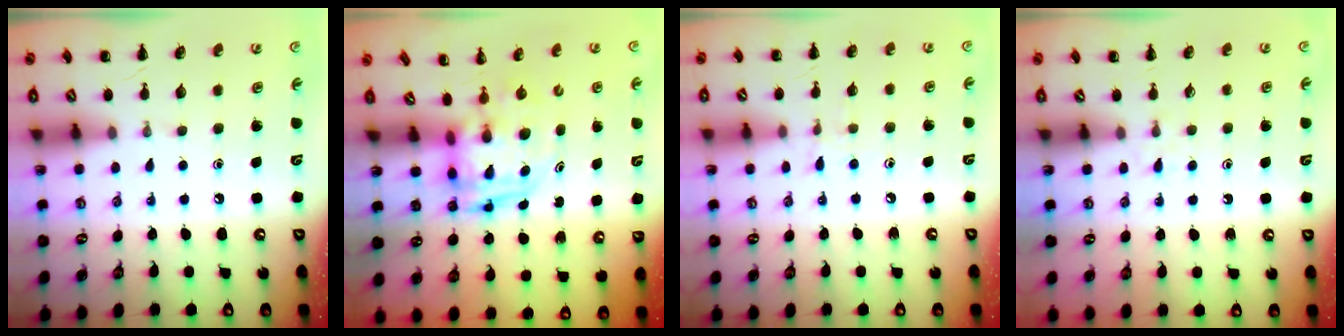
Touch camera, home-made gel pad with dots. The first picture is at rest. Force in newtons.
{"total": 3.4, "press": 3.3, "slide": 0.7}
{"total": 6.3, "press": 5.9, "slide": 2.2}
{"total": 2.9, "press": 2.6, "slide": 1.3}